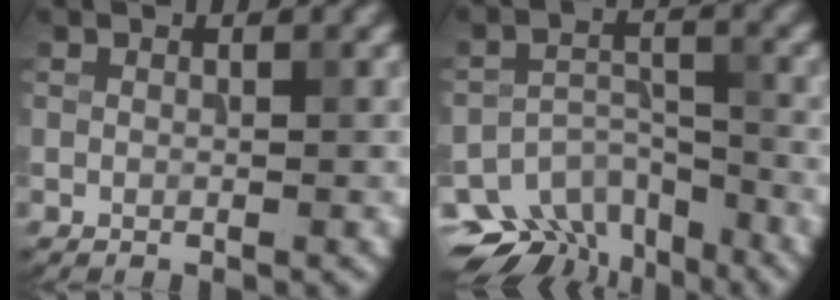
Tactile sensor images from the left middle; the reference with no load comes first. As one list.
[{"total": 8.3, "force": [-6.7, 4.2, 2.6], "torque": [-0.036, -0.011, -0.100]}]